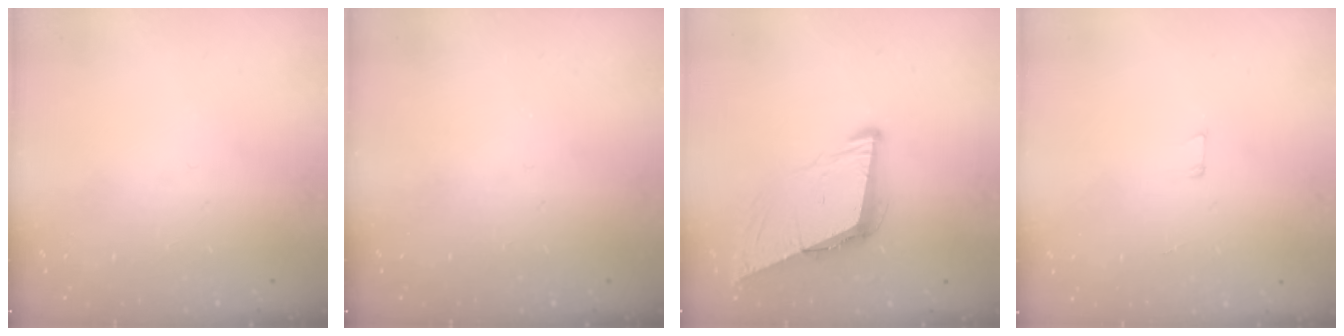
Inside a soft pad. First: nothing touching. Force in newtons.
{"total": 0.0}
{"total": 8.6, "press": 7.7, "slide": 3.8}
{"total": 3.0, "press": 3.0, "slide": 0.2}